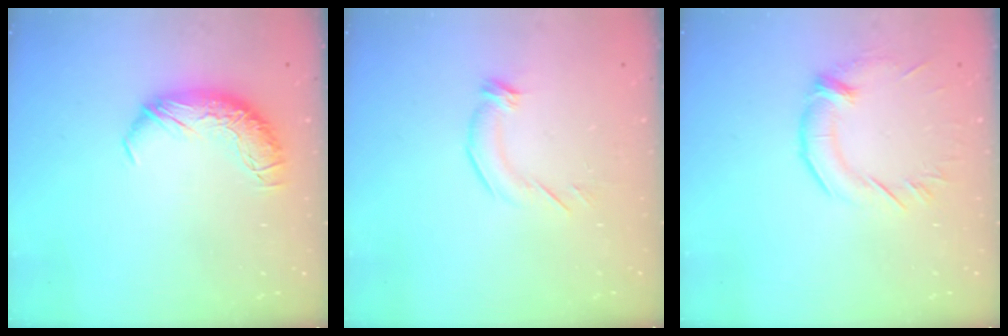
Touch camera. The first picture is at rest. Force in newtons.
{"total": 3.0, "press": 2.6, "slide": 1.5}
{"total": 1.5, "press": 0.4, "slide": 1.4}